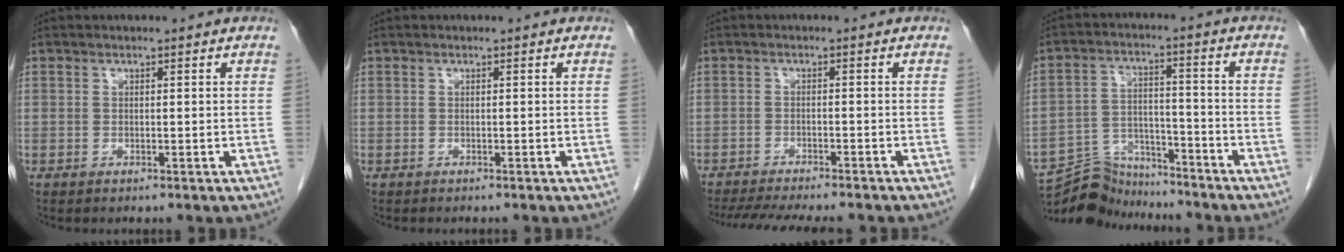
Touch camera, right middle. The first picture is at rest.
{"total": 0.9, "force": [-0.8, 0.2, 0.4], "torque": [-0.009, -0.002, -0.007]}
{"total": 12.9, "force": [-11.4, 1.8, 5.9], "torque": [-0.088, -0.015, -0.156]}
{"total": 9.4, "force": [-9.1, 2.2, -0.1], "torque": [-0.005, 0.024, -0.163]}